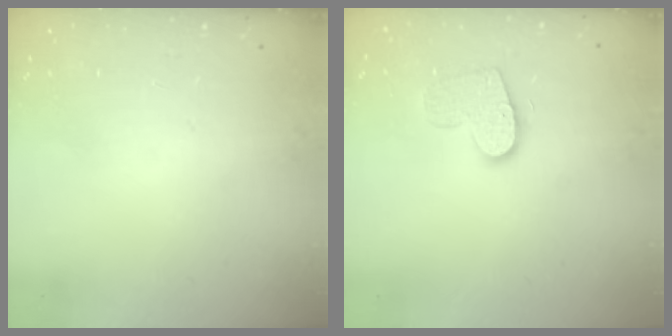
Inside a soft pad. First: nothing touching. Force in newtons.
{"total": 10.6, "press": 10.5, "slide": 0.8}